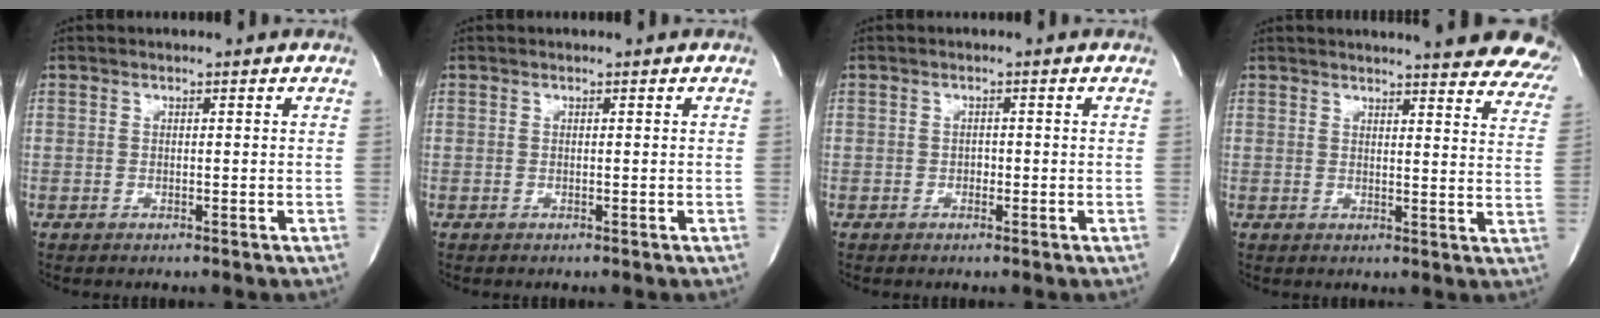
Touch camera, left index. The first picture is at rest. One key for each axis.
{"total": 0.0}
{"total": 0.8, "fx": -0.3, "fy": 0.6, "fz": 0.4, "tx": -0.004, "ty": 0.004, "tz": -0.006}
{"total": 23.3, "fx": 21.2, "fy": 3.7, "fz": 8.7, "tx": -0.109, "ty": -0.077, "tz": 0.222}